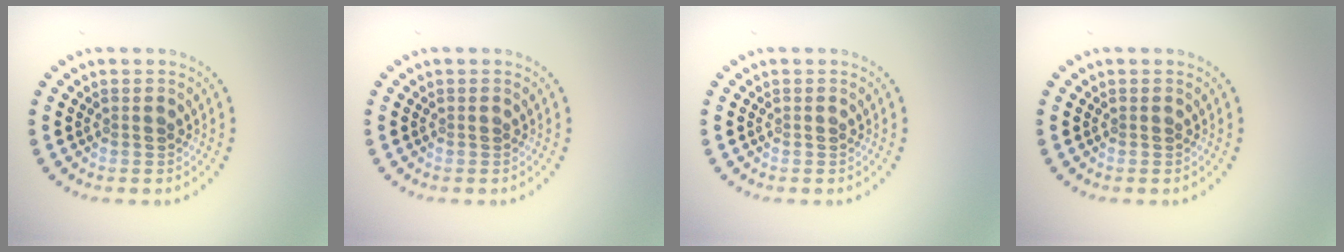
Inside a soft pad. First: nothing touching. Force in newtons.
{"total": 0.0}
{"total": 0.0}
{"total": 0.0}